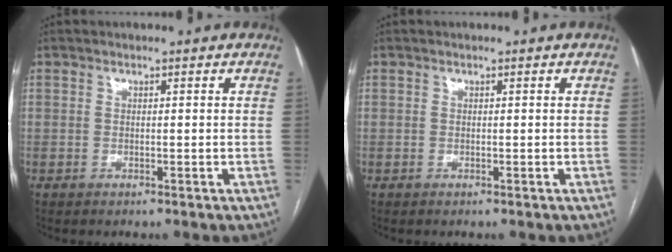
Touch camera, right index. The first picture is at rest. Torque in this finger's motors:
{"motor_torque": [0.00, 0.00, 0.00, 0.00]}